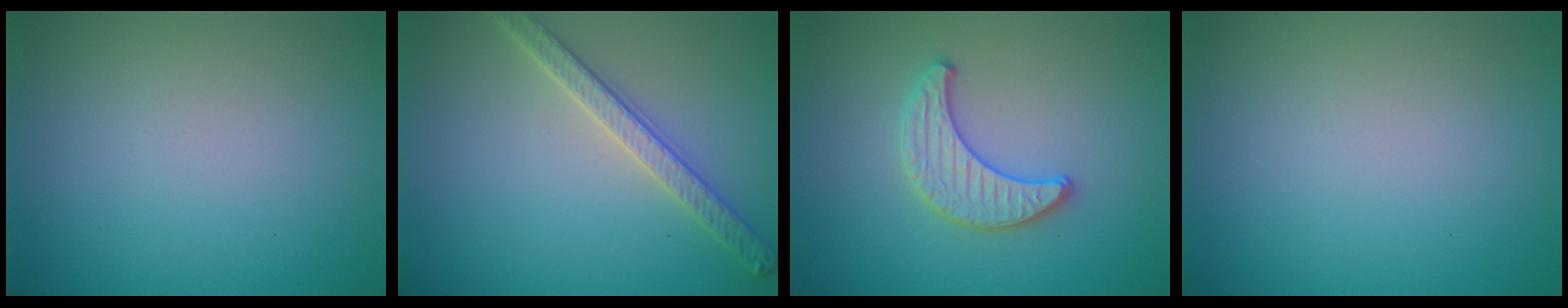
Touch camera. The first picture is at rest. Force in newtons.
{"total": 3.2, "press": 3.0, "slide": 1.0}
{"total": 2.4, "press": 2.4, "slide": 0.1}
{"total": 0.0}